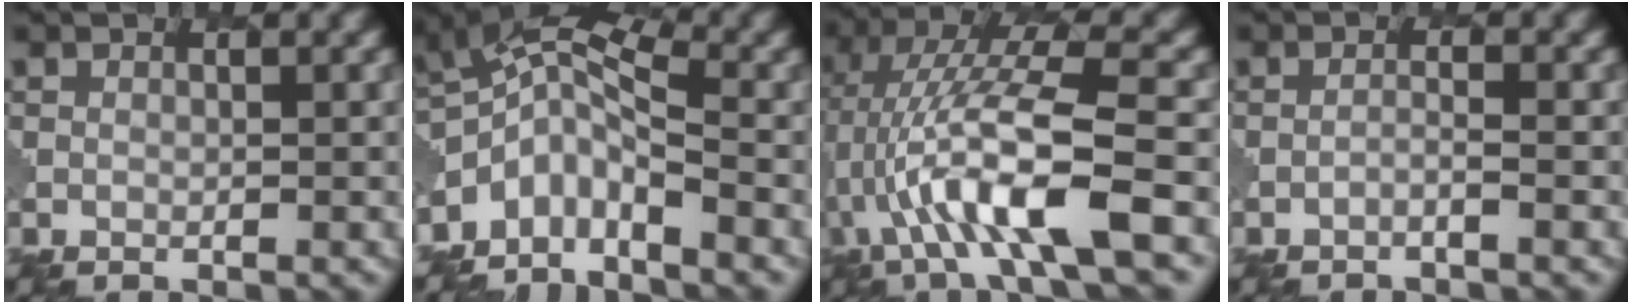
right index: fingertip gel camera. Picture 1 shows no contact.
{"total": 5.2, "force": [-3.1, 2.4, 3.4], "torque": [-0.066, 0.004, -0.075]}
{"total": 10.2, "force": [-2.2, 2.4, 9.7], "torque": [-0.183, 0.021, -0.039]}
{"total": 0.6, "force": [-0.4, 0.0, 0.5], "torque": [-0.005, 0.002, -0.014]}